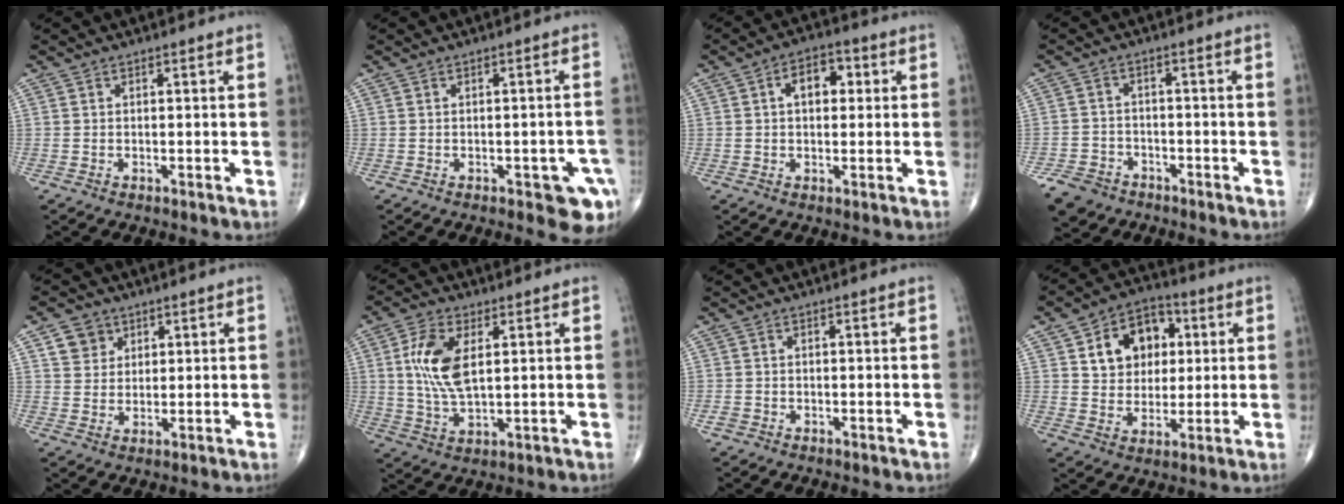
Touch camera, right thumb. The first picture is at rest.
{"total": 6.8, "force": [-2.8, 2.7, 5.6], "torque": [-0.045, 0.006, -0.029]}
{"total": 6.5, "force": [1.3, 4.1, 4.9], "torque": [-0.054, 0.014, 0.012]}
{"total": 7.0, "force": [-4.8, 4.8, 1.5], "torque": [-0.030, 0.016, -0.088]}
{"total": 5.1, "force": [2.5, 4.2, 1.3], "torque": [-0.001, -0.013, 0.045]}
{"total": 10.2, "force": [2.4, 4.9, 8.6], "torque": [-0.177, -0.010, 0.049]}
{"total": 1.0, "force": [-0.6, 0.8, 0.3], "torque": [-0.008, 0.000, -0.012]}
{"total": 12.7, "force": [3.7, 9.7, 7.4], "torque": [-0.071, 0.002, 0.059]}